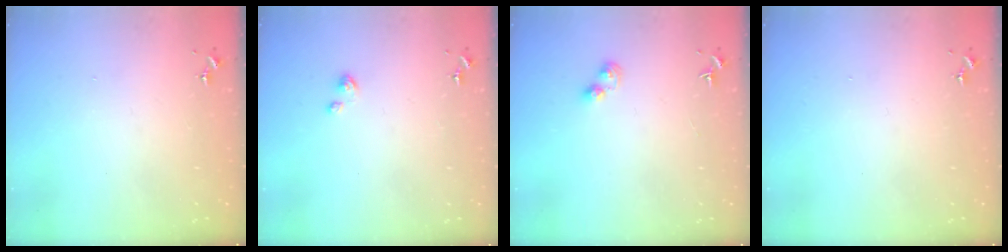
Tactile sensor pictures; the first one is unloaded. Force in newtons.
{"total": 3.5, "press": 3.4, "slide": 0.4}
{"total": 3.4, "press": 3.4, "slide": 0.4}
{"total": 0.0}